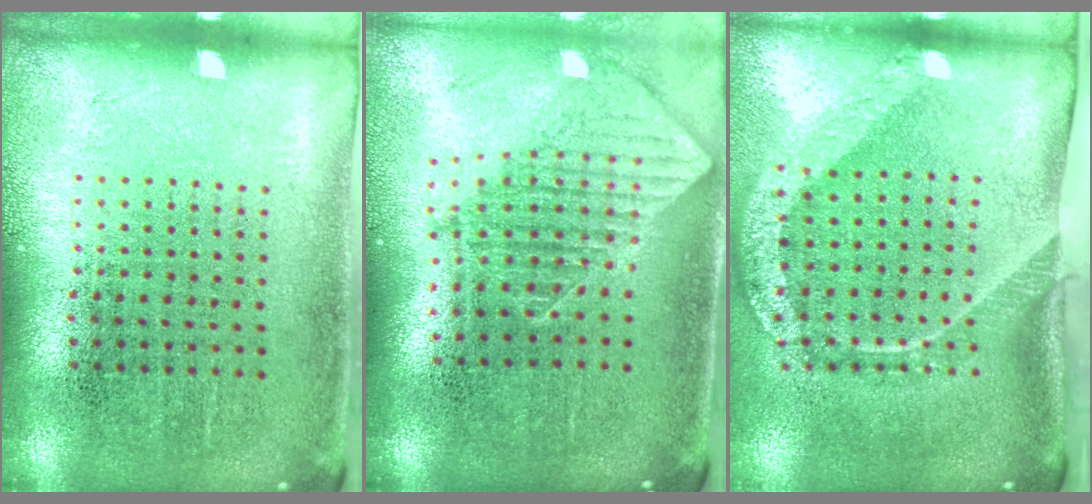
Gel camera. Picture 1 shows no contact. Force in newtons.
{"total": 1.8, "press": 1.4, "slide": 1.0}
{"total": 2.4, "press": 1.7, "slide": 1.7}